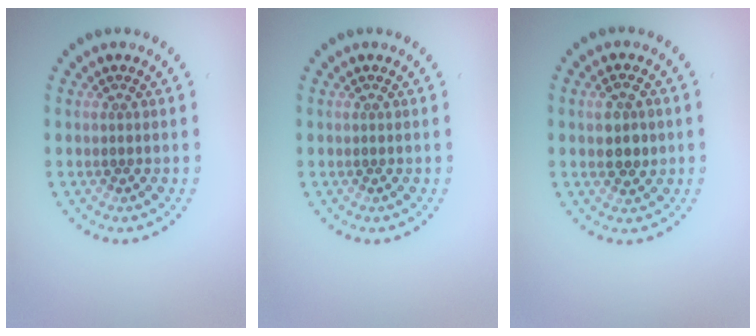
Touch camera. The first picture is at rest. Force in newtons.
{"total": 0.0}
{"total": 2.6, "press": 2.6, "slide": 0.2}